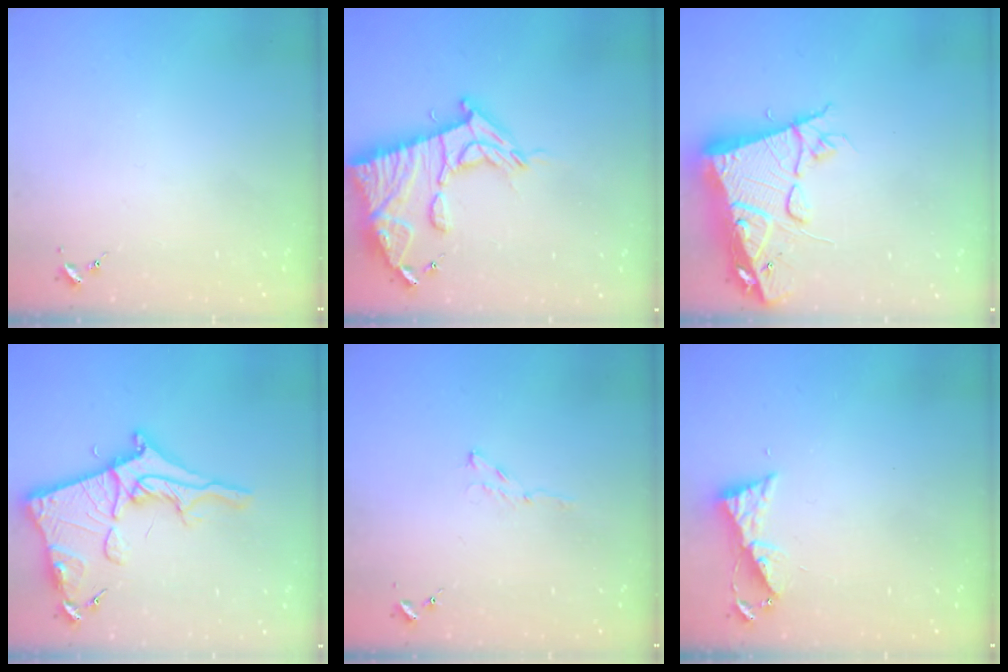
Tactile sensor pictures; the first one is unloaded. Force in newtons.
{"total": 19.3, "press": 19.3, "slide": 1.6}
{"total": 18.3, "press": 18.1, "slide": 2.1}
{"total": 19.1, "press": 19.1, "slide": 1.4}
{"total": 3.5, "press": 3.5, "slide": 0.4}
{"total": 6.4, "press": 6.4, "slide": 0.6}